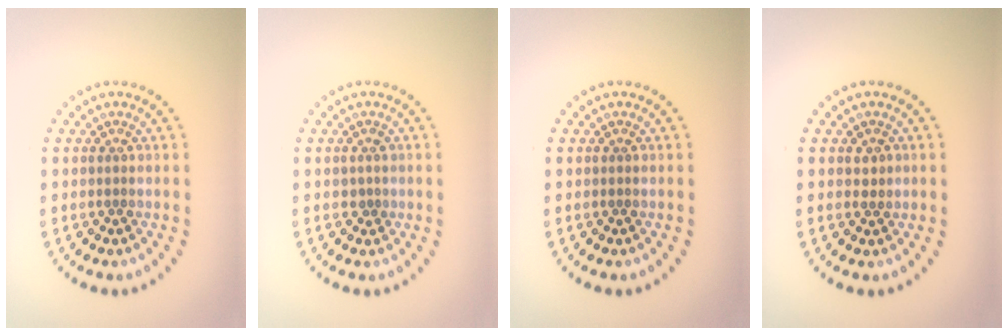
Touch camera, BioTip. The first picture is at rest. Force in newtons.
{"total": 0.6, "press": 0.6, "slide": 0.3}
{"total": 0.0}
{"total": 1.0, "press": 0.9, "slide": 0.4}